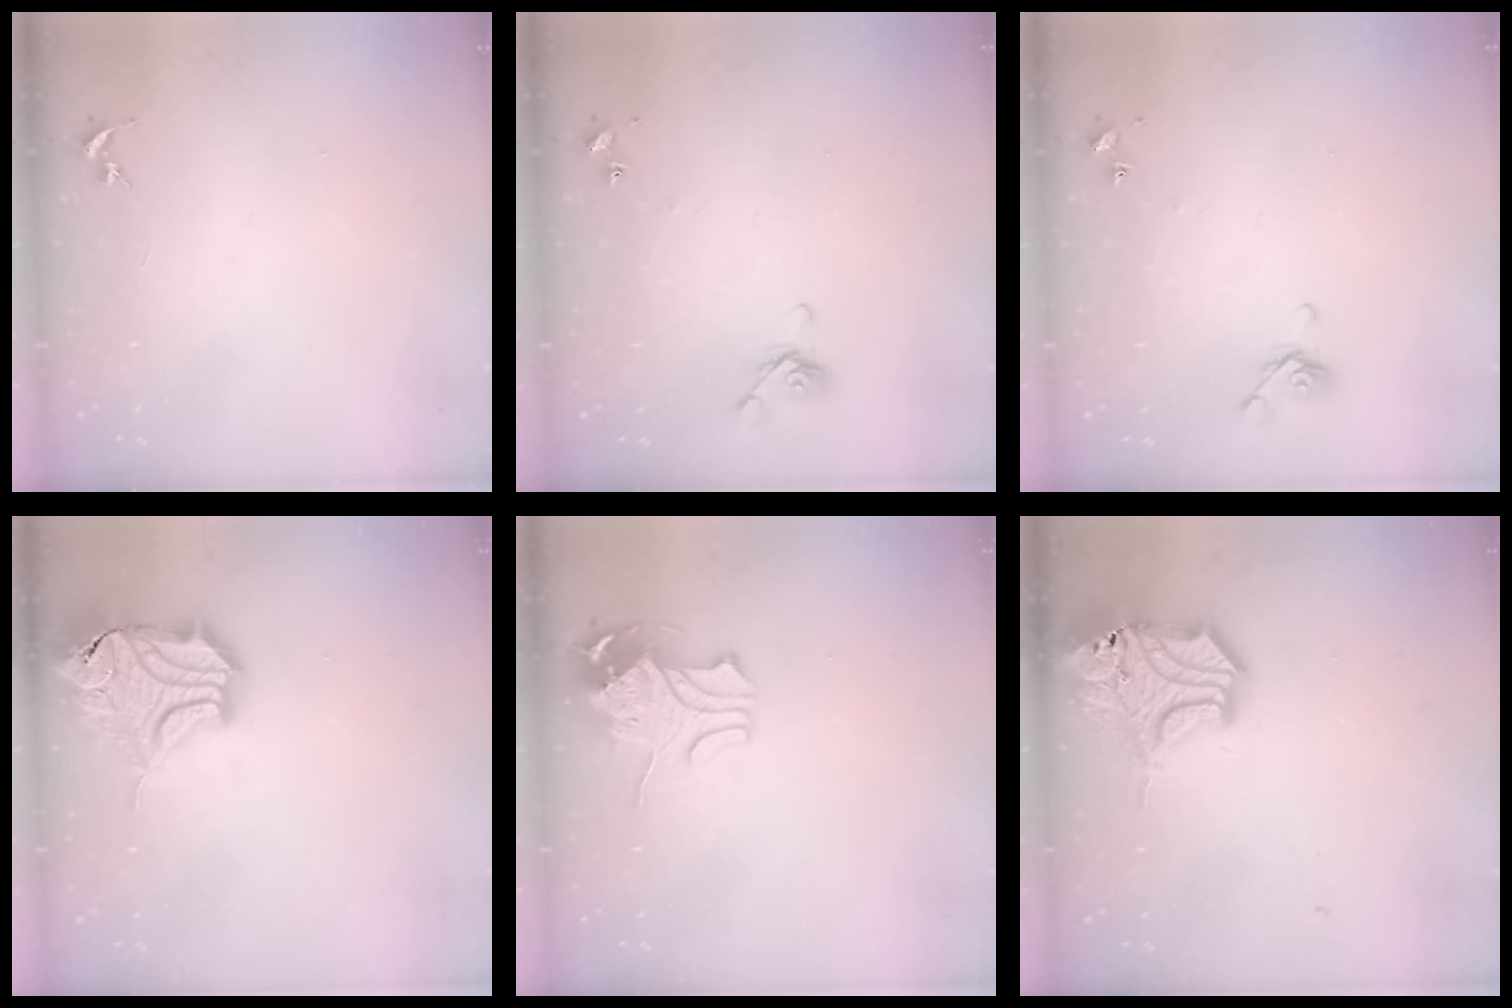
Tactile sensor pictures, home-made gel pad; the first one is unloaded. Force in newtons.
{"total": 7.1, "press": 7.0, "slide": 0.8}
{"total": 7.1, "press": 7.0, "slide": 0.8}
{"total": 20.0, "press": 19.8, "slide": 2.7}
{"total": 9.8, "press": 9.7, "slide": 1.2}
{"total": 18.5, "press": 18.3, "slide": 2.6}